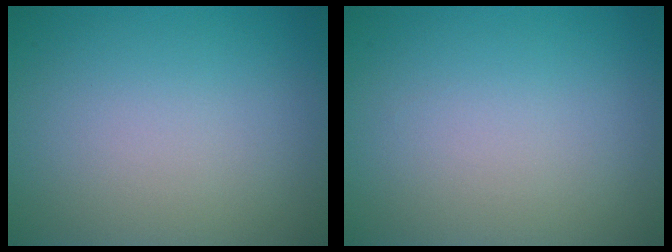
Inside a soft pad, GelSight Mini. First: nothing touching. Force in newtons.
{"total": 0.0}